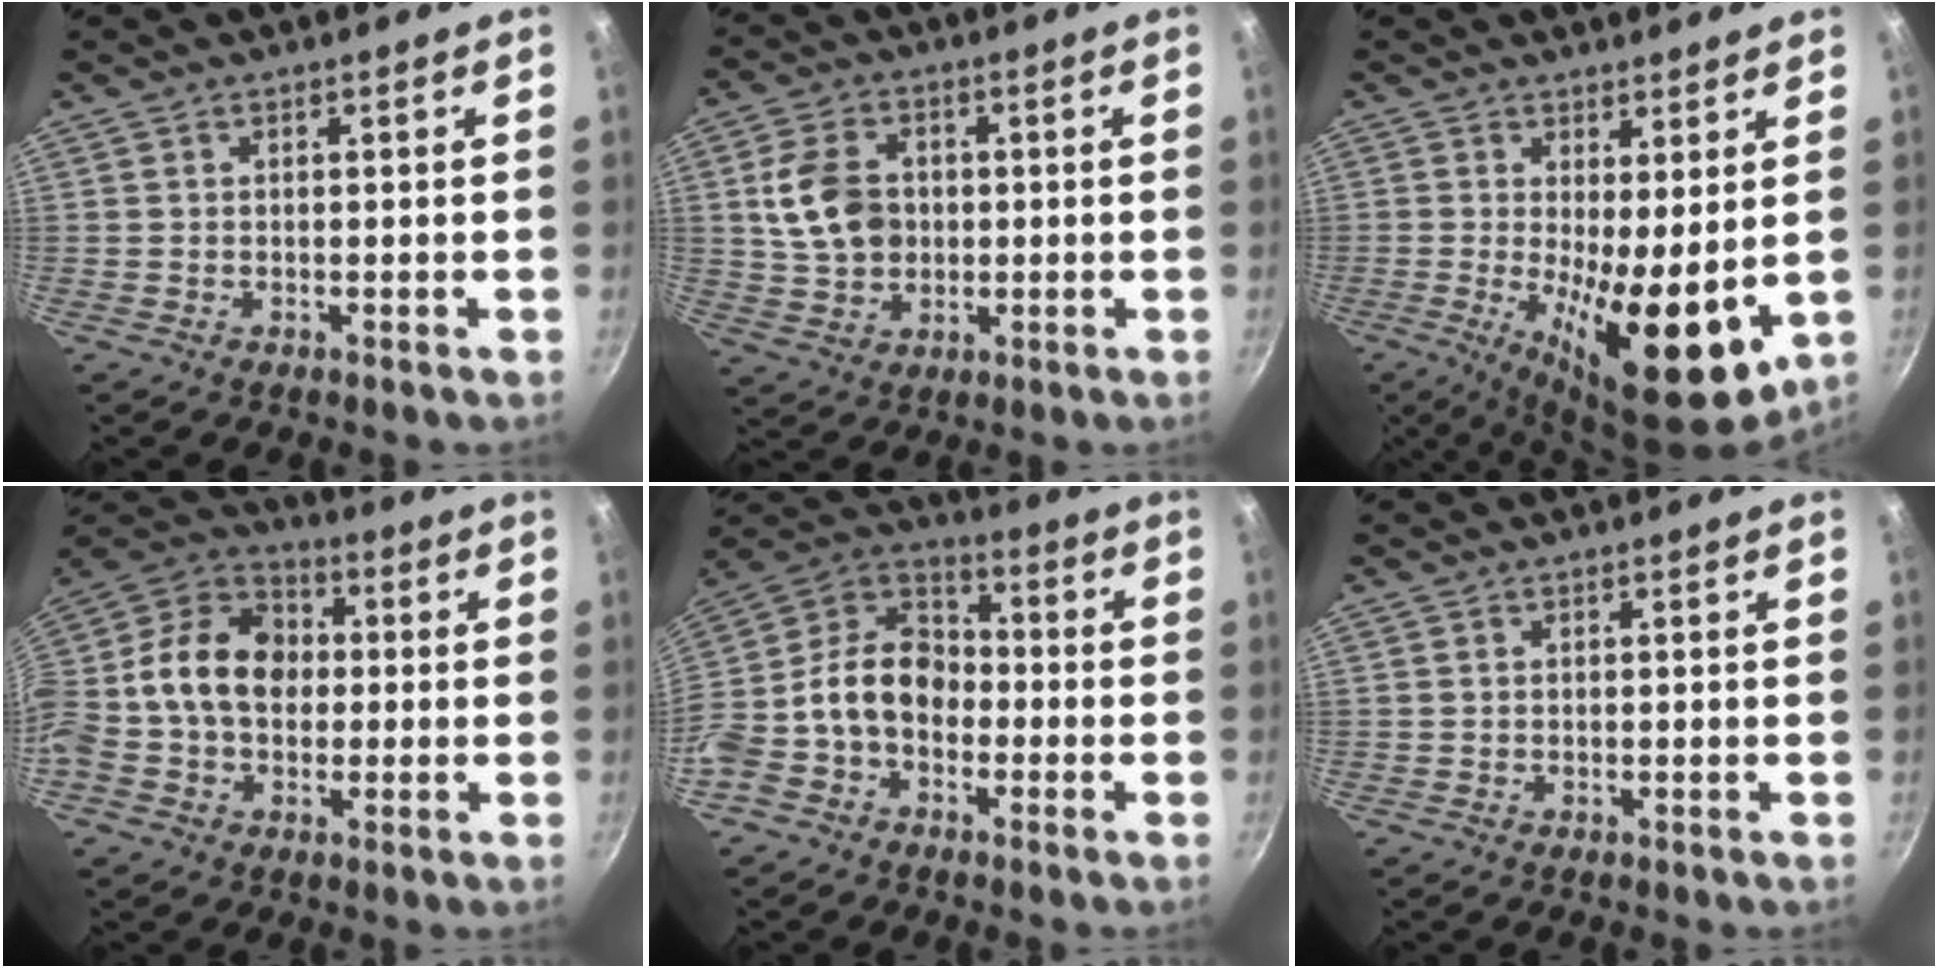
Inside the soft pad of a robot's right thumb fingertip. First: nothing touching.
{"total": 10.8, "force": [1.1, 8.2, 6.8], "torque": [-0.106, 0.004, 0.020]}
{"total": 13.8, "force": [-0.6, 4.9, 12.9], "torque": [-0.174, -0.023, 0.003]}
{"total": 16.6, "force": [-0.2, 12.6, 10.7], "torque": [-0.157, 0.041, -0.025]}
{"total": 15.5, "force": [-2.5, 11.6, 9.9], "torque": [-0.153, 0.060, -0.069]}
{"total": 0.0}